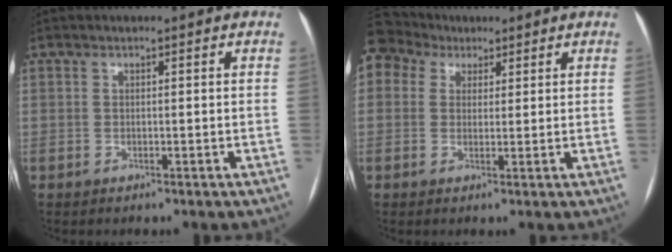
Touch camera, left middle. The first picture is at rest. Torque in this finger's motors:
{"motor_torque": [1.11, -1.05, 1.06, 0.21]}